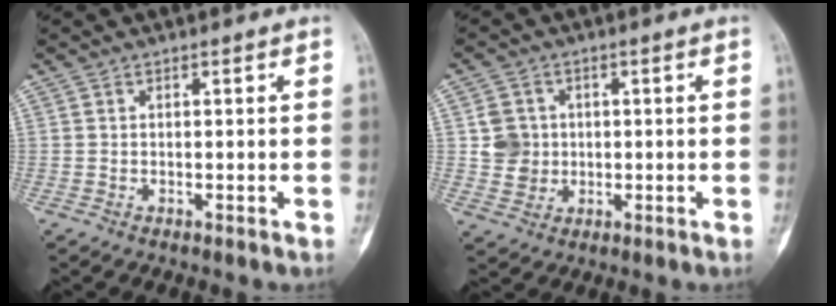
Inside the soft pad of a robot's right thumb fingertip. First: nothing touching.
{"total": 5.0, "force": [0.3, 4.8, 1.6], "torque": [-0.004, 0.003, 0.005]}